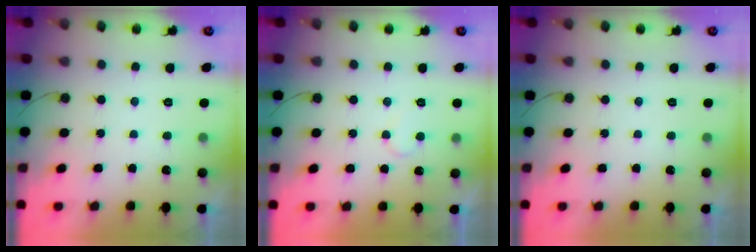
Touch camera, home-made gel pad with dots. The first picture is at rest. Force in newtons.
{"total": 4.6, "press": 4.6, "slide": 0.3}
{"total": 0.0}